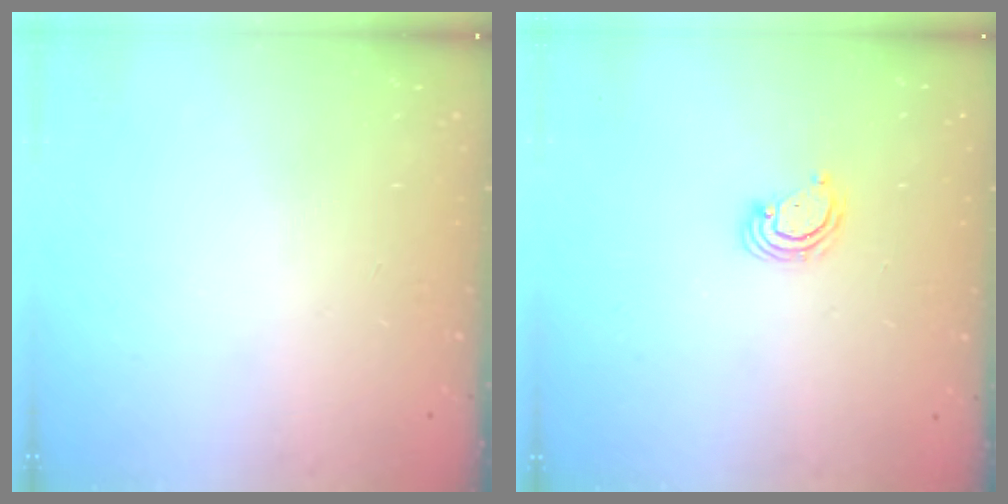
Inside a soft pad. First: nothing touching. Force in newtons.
{"total": 2.9, "press": 2.9, "slide": 0.3}